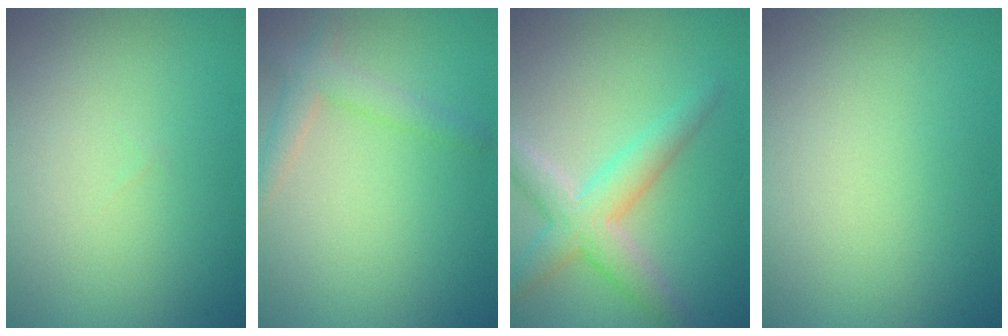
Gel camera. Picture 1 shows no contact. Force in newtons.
{"total": 2.3, "press": 2.3, "slide": 0.1}
{"total": 4.4, "press": 4.4, "slide": 0.2}
{"total": 0.0}